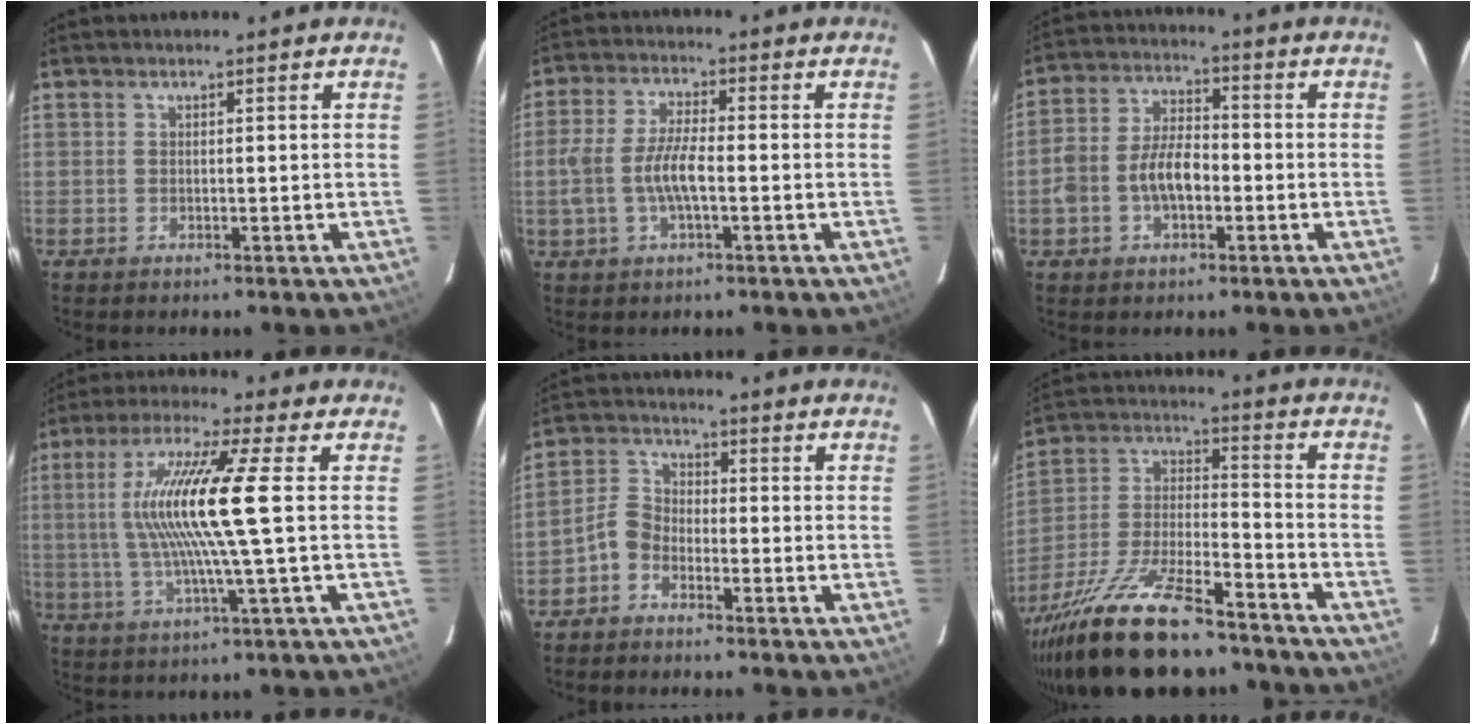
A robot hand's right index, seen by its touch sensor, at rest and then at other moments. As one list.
[{"total": 7.8, "force": [-1.7, 2.6, 7.2], "torque": [-0.149, 0.003, -0.031]}, {"total": 9.0, "force": [-2.5, 5.3, 6.8], "torque": [-0.140, 0.018, -0.042]}, {"total": 14.3, "force": [0.9, -0.5, 14.2], "torque": [-0.271, 0.002, 0.018]}, {"total": 4.4, "force": [-2.8, 2.9, 1.7], "torque": [-0.041, 0.018, -0.062]}, {"total": 24.3, "force": [-18.1, 7.0, 14.7], "torque": [-0.290, -0.028, -0.299]}]